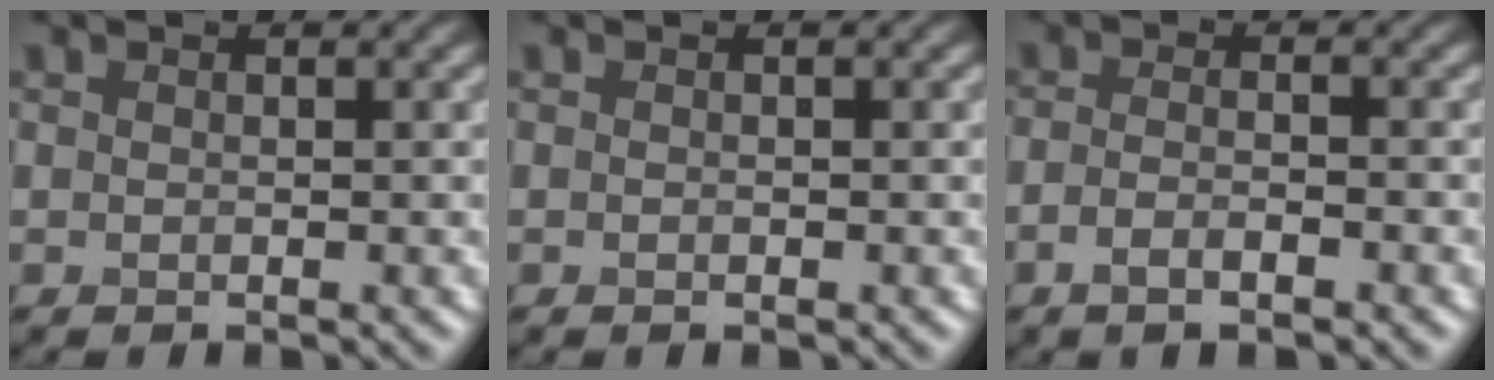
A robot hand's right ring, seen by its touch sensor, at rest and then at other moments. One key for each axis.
{"total": 0.0}
{"total": 2.0, "fx": -1.1, "fy": 0.6, "fz": 1.6, "tx": -0.030, "ty": -0.001, "tz": -0.024}